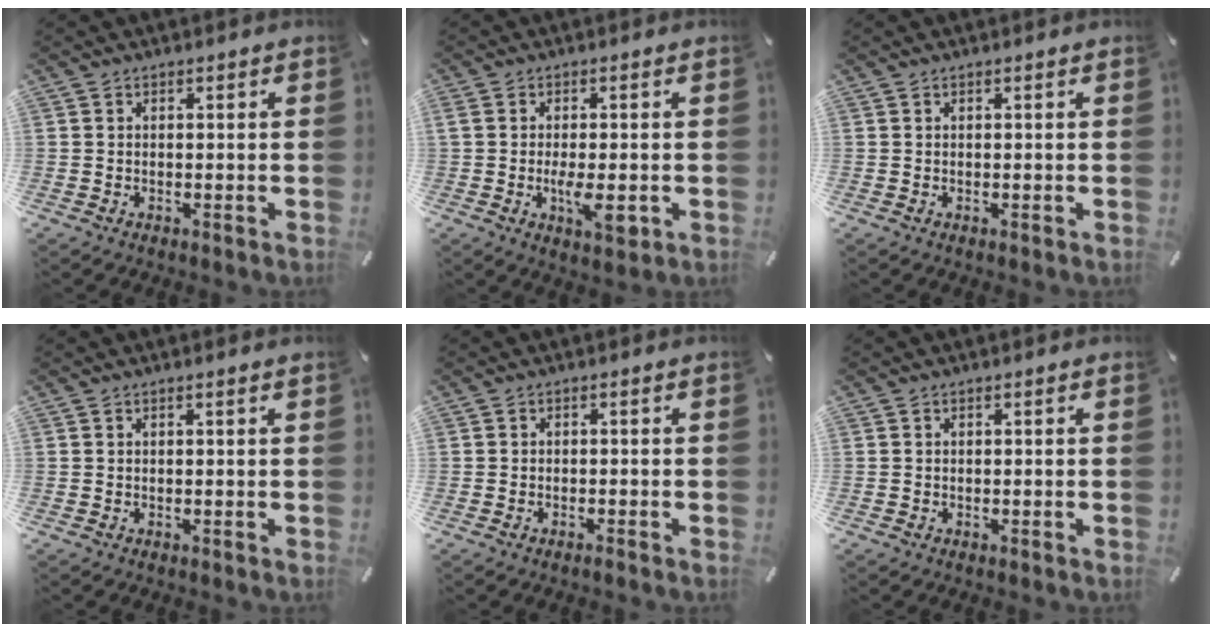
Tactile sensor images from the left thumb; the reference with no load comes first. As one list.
[{"total": 6.7, "force": [-1.4, 2.1, 6.2], "torque": [-0.111, -0.011, -0.024]}, {"total": 0.0}, {"total": 0.5, "force": [0.2, -0.1, 0.5], "torque": [-0.006, 0.000, 0.002]}, {"total": 1.2, "force": [-0.8, 0.1, 0.9], "torque": [-0.015, -0.002, -0.015]}, {"total": 0.0}]